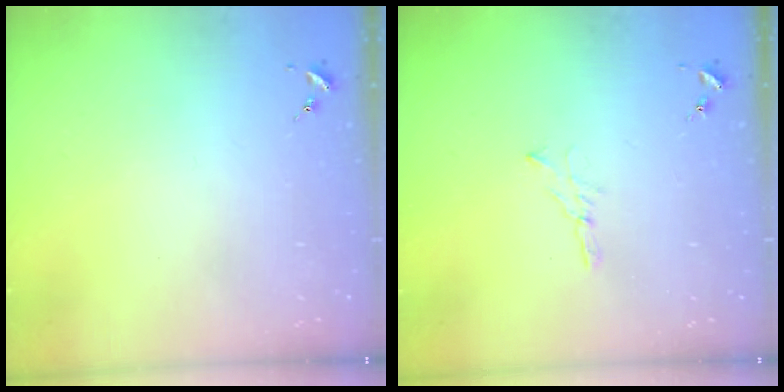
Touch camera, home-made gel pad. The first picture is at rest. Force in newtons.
{"total": 3.5, "press": 3.5, "slide": 0.4}